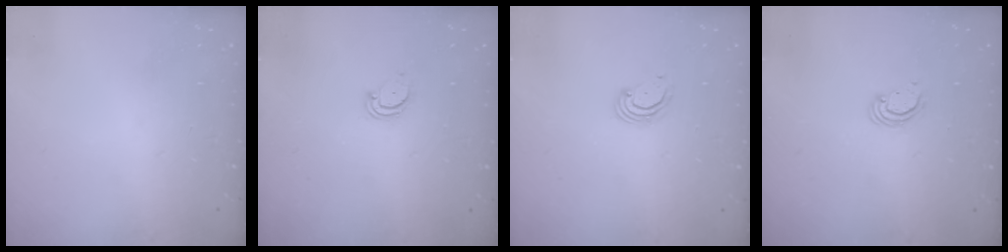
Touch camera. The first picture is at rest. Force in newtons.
{"total": 2.4, "press": 2.4, "slide": 0.2}
{"total": 3.2, "press": 3.2, "slide": 0.5}
{"total": 2.2, "press": 2.2, "slide": 0.1}